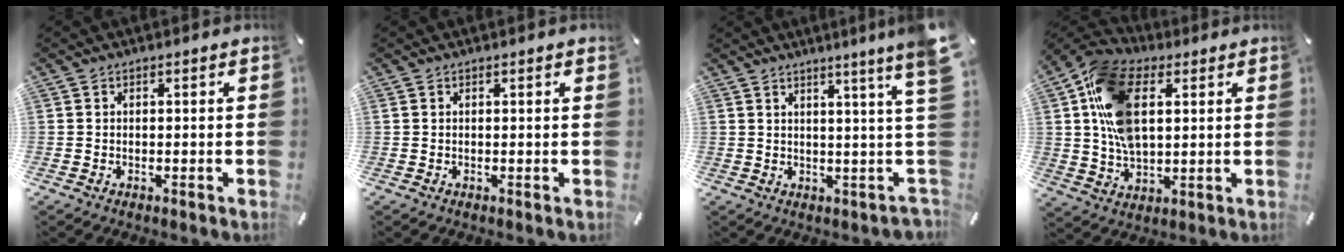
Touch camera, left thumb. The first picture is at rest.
{"total": 0.6, "force": [0.3, -0.1, 0.5], "torque": [-0.009, -0.001, 0.005]}
{"total": 10.0, "force": [4.4, -1.1, 8.9], "torque": [-0.139, -0.045, 0.064]}
{"total": 16.6, "force": [4.2, 10.4, 12.2], "torque": [-0.272, 0.004, 0.075]}